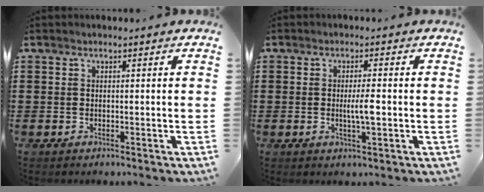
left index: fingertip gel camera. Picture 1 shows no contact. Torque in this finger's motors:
{"motor_torque": [0.13, 0.07, 0.09, 0.06]}